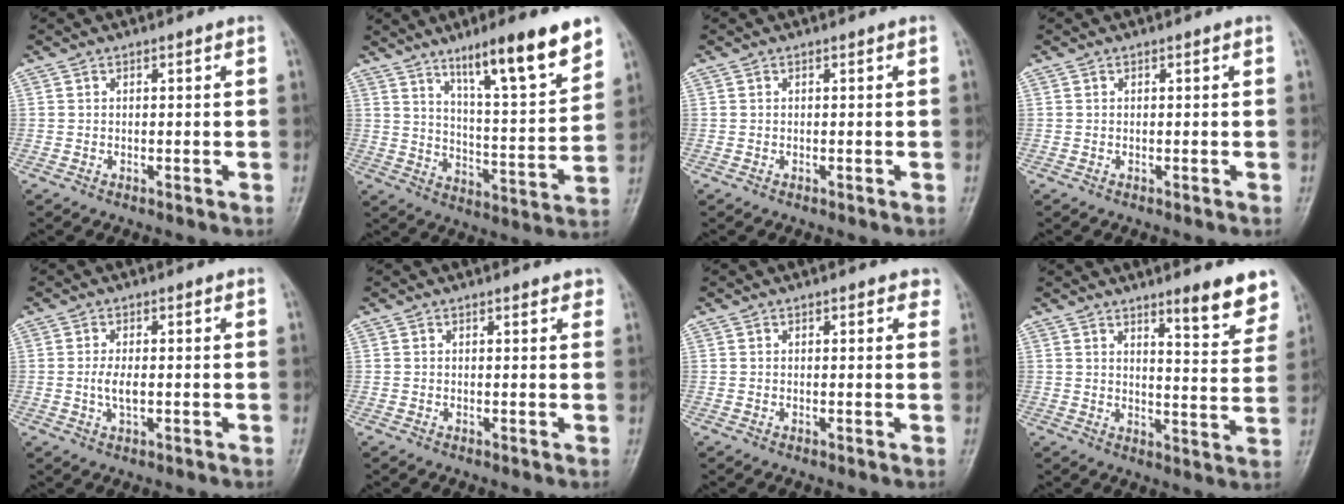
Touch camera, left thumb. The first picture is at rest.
{"total": 16.5, "force": [10.9, 2.4, 12.2], "torque": [-0.169, -0.060, 0.177]}
{"total": 0.0}
{"total": 0.0}
{"total": 3.2, "force": [-0.2, 1.4, 2.9], "torque": [-0.062, -0.003, -0.006]}
{"total": 1.7, "force": [1.2, 0.7, 0.8], "torque": [-0.003, -0.003, 0.011]}
{"total": 2.1, "force": [1.2, 1.1, 1.3], "torque": [-0.001, -0.002, 0.010]}
{"total": 9.1, "force": [6.6, 1.8, 6.0], "torque": [-0.056, -0.046, 0.091]}